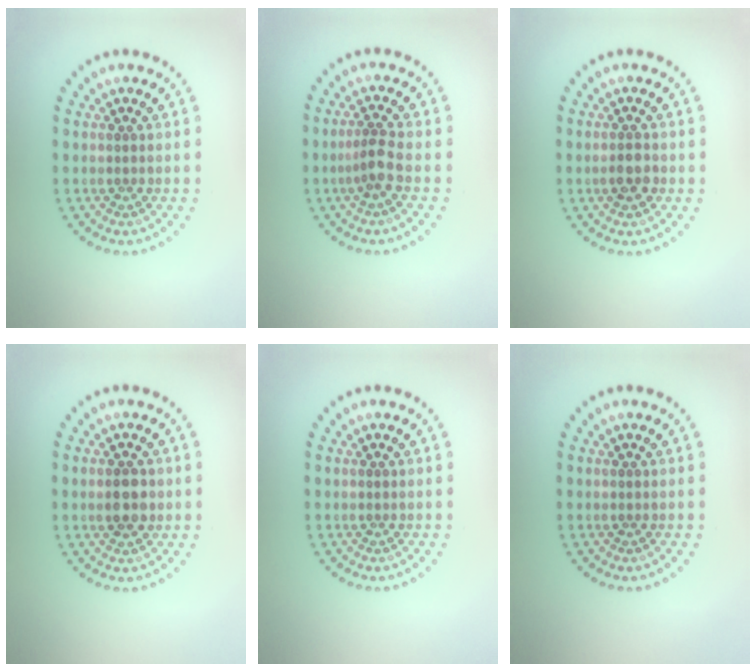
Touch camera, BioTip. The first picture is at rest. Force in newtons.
{"total": 2.1, "press": 1.6, "slide": 1.3}
{"total": 1.8, "press": 1.7, "slide": 0.6}
{"total": 3.1, "press": 3.1, "slide": 0.0}
{"total": 0.0}
{"total": 0.0}